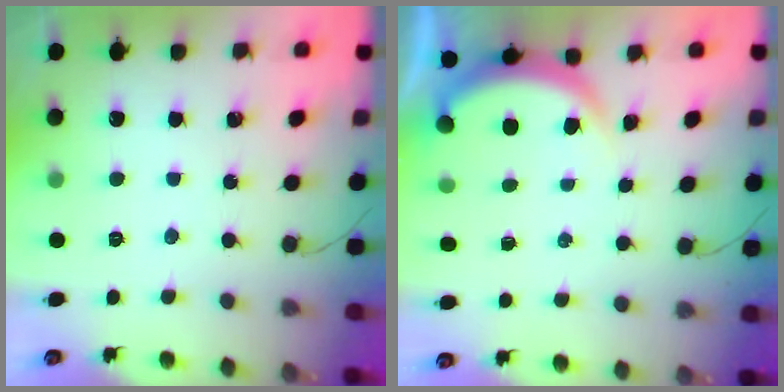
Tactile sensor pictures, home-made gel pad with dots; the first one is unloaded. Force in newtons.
{"total": 4.6, "press": 4.5, "slide": 0.7}